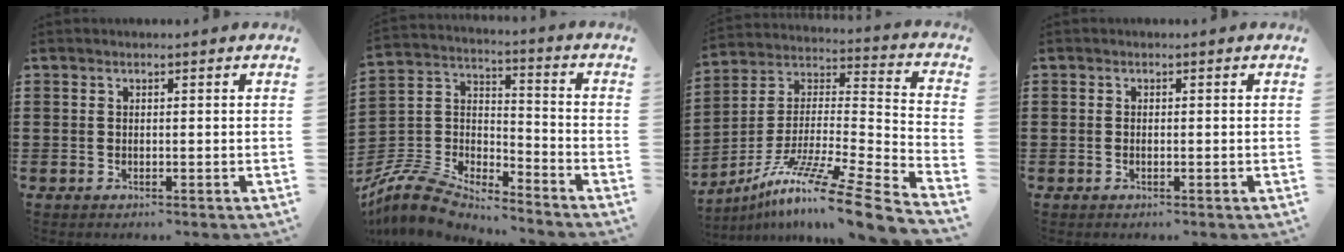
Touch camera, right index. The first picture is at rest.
{"total": 7.9, "force": [-7.5, 1.7, 2.1], "torque": [-0.073, -0.005, -0.158]}
{"total": 13.1, "force": [-10.4, -0.3, 7.9], "torque": [-0.139, 0.006, -0.197]}
{"total": 0.0}